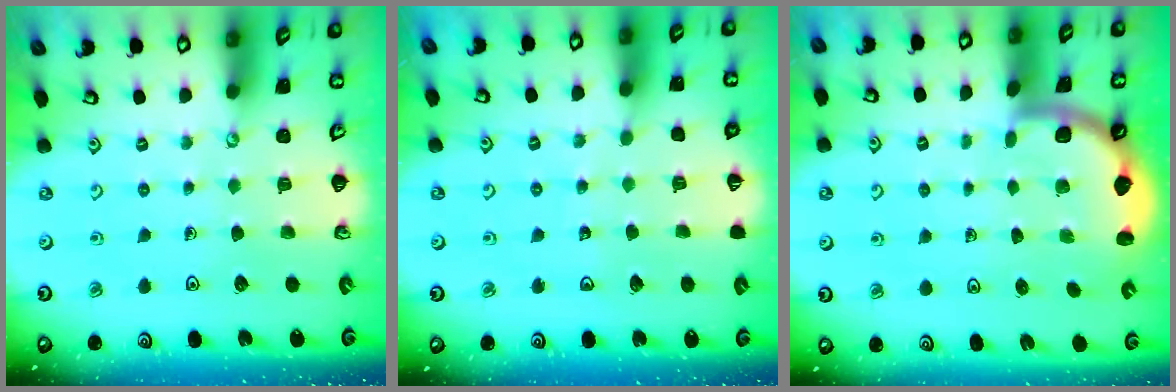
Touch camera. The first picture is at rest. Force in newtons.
{"total": 4.0, "press": 4.0, "slide": 0.4}
{"total": 1.6, "press": 1.6, "slide": 0.1}